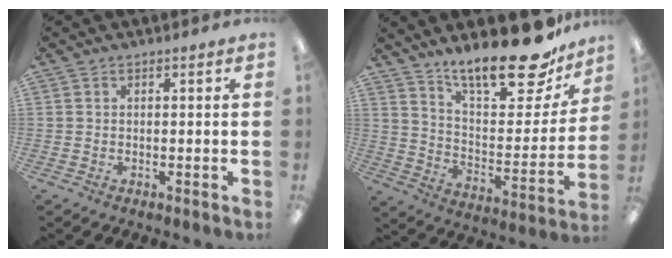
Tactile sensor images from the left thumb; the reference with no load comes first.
{"total": 22.1, "force": [17.0, 7.0, 12.3], "torque": [-0.180, -0.123, 0.284]}